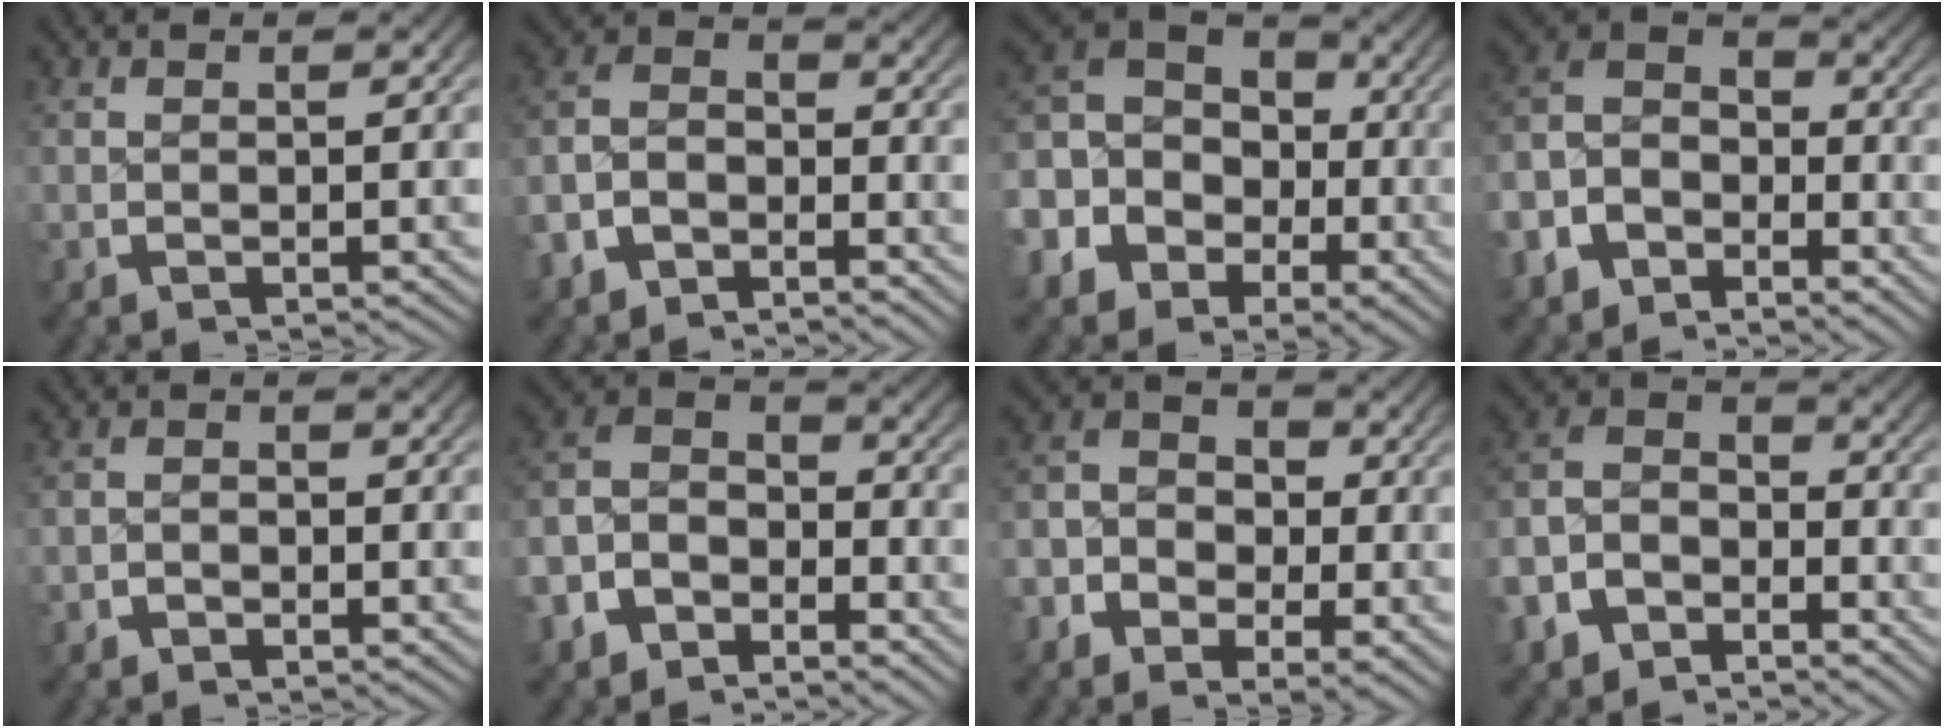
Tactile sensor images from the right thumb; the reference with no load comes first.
{"total": 7.8, "force": [-3.4, 5.8, 4.0], "torque": [-0.089, -0.014, -0.065]}
{"total": 13.1, "force": [1.4, 10.7, 7.4], "torque": [-0.167, -0.008, 0.018]}
{"total": 10.4, "force": [0.2, 8.3, 6.2], "torque": [-0.139, -0.007, -0.013]}
{"total": 1.5, "force": [-1.3, 0.7, 0.2], "torque": [0.003, 0.001, -0.029]}
{"total": 9.6, "force": [-1.1, 7.8, 5.4], "torque": [-0.123, -0.012, -0.033]}
{"total": 7.2, "force": [-1.0, 5.7, 4.3], "torque": [-0.074, -0.004, -0.031]}
{"total": 9.3, "force": [-2.2, 7.4, 5.1], "torque": [-0.115, -0.015, -0.049]}